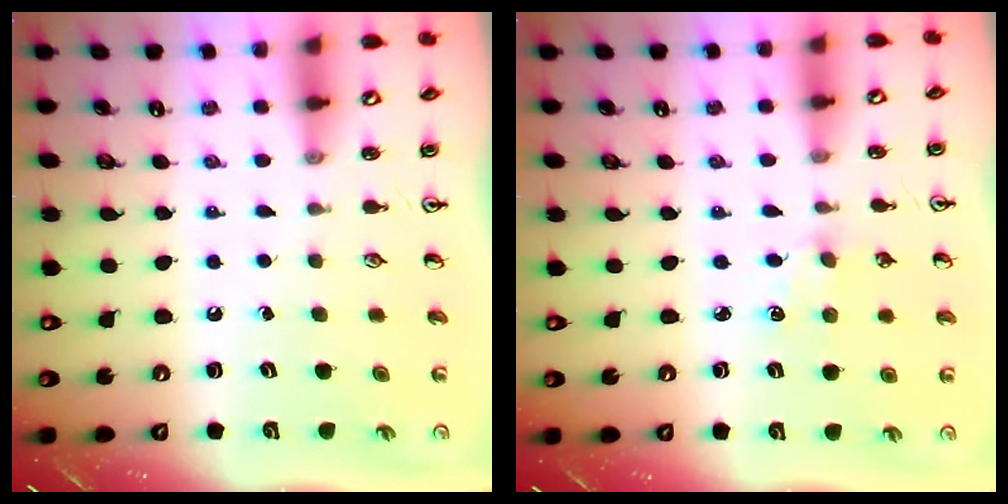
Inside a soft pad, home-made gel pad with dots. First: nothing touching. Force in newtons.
{"total": 2.0, "press": 2.0, "slide": 0.3}